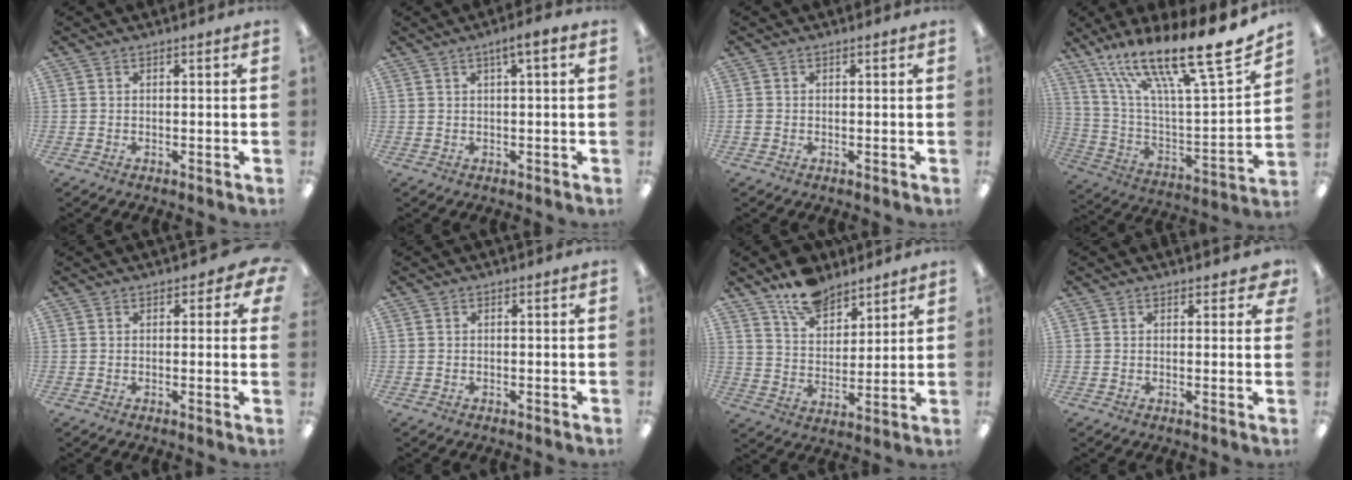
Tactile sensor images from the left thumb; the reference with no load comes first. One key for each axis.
{"total": 3.2, "fx": 1.3, "fy": 0.4, "fz": 2.9, "tx": -0.049, "ty": 0.000, "tz": 0.019}
{"total": 1.0, "fx": -0.3, "fy": 0.8, "fz": 0.5, "tx": -0.008, "ty": 0.003, "tz": -0.006}
{"total": 22.9, "fx": 17.6, "fy": 3.2, "fz": 14.4, "tx": -0.238, "ty": -0.126, "tz": 0.284}
{"total": 2.8, "fx": 1.3, "fy": 1.4, "fz": 2.1, "tx": -0.025, "ty": -0.002, "tz": 0.021}
{"total": 0.0}
{"total": 11.3, "fx": 8.8, "fy": 5.8, "fz": 3.9, "tx": -0.059, "ty": -0.052, "tz": 0.163}
{"total": 2.5, "fx": 1.8, "fy": 1.2, "fz": 1.3, "tx": -0.012, "ty": -0.002, "tz": 0.030}